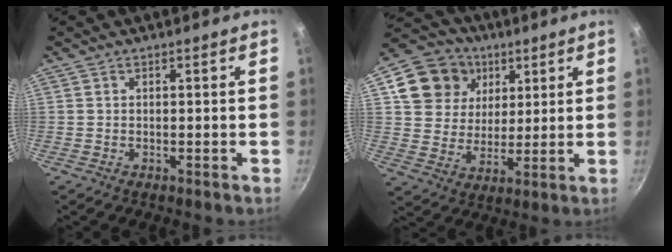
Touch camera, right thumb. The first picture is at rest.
{"total": 14.2, "force": [5.6, 11.8, 5.5], "torque": [-0.070, -0.009, 0.094]}